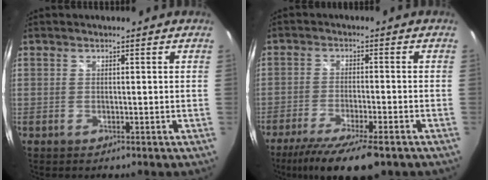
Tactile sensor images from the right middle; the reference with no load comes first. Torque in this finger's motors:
{"motor_torque": [1.10, -1.04, 0.17, 0.10]}